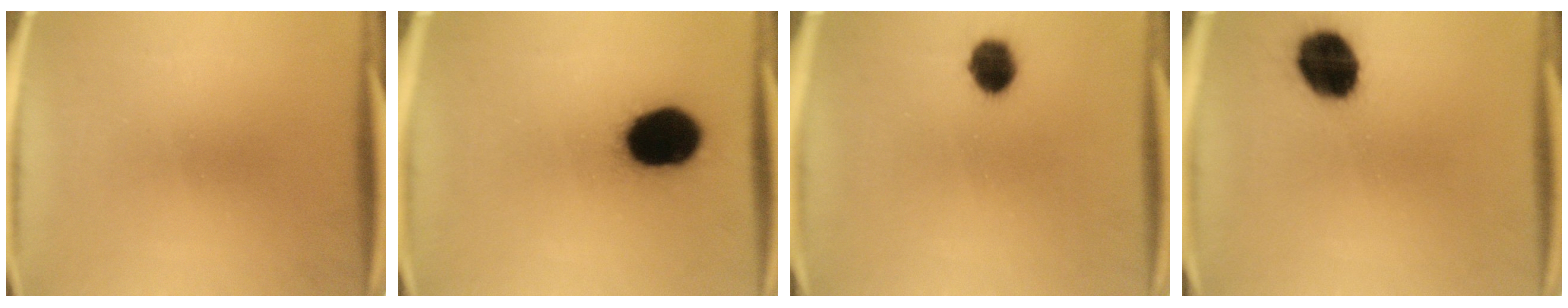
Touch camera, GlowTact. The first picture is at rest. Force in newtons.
{"total": 19.5}
{"total": 6.5}
{"total": 13.7}